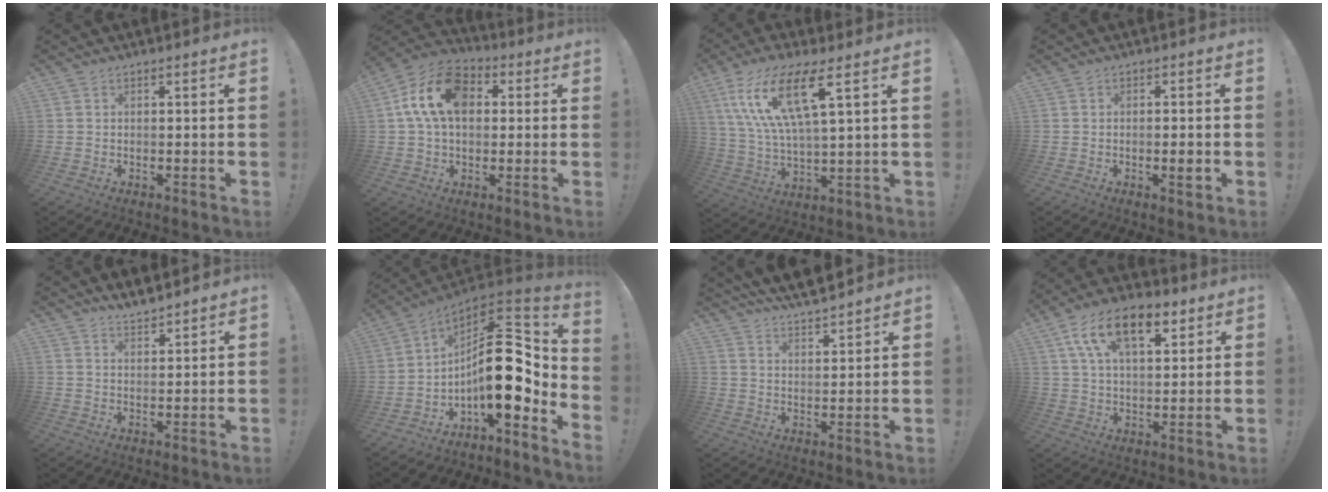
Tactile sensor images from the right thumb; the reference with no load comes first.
{"total": 16.2, "force": [3.9, 11.1, 11.1], "torque": [-0.190, 0.010, 0.073]}
{"total": 16.4, "force": [8.3, 4.4, 13.5], "torque": [-0.260, -0.019, 0.132]}
{"total": 2.9, "force": [-0.9, 0.5, 2.7], "torque": [-0.029, -0.001, -0.019]}
{"total": 4.5, "force": [4.2, 0.7, 1.3], "torque": [-0.018, -0.026, 0.076]}
{"total": 20.9, "force": [-0.3, 9.3, 18.7], "torque": [-0.292, -0.009, -0.003]}
{"total": 7.3, "force": [6.8, 1.6, 2.2], "torque": [-0.053, -0.055, 0.124]}
{"total": 16.7, "force": [8.4, 8.3, 11.8], "torque": [-0.188, -0.023, 0.146]}